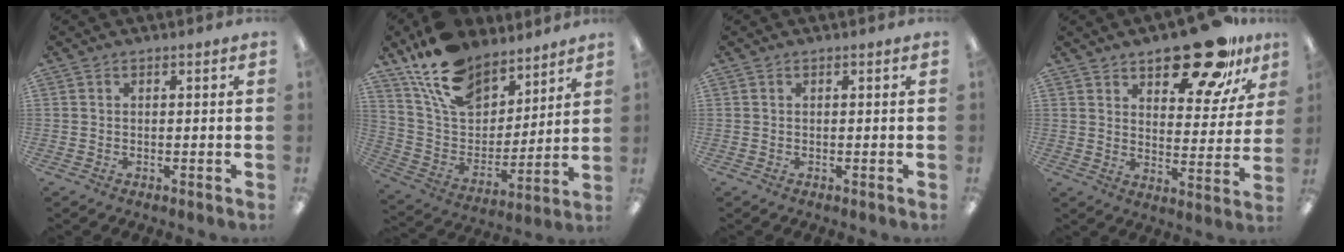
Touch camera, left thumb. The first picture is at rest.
{"total": 17.4, "force": [12.9, 9.5, 7.1], "torque": [-0.151, -0.069, 0.241]}
{"total": 0.0}
{"total": 18.1, "force": [13.2, 7.6, 9.7], "torque": [-0.124, -0.084, 0.222]}